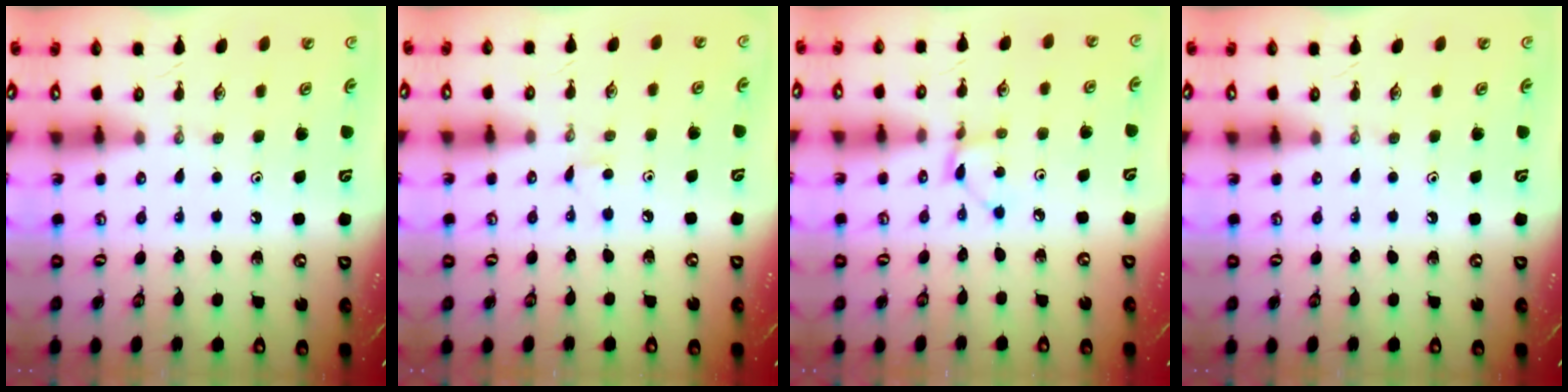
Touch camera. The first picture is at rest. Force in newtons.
{"total": 2.8, "press": 2.8, "slide": 0.3}
{"total": 2.2, "press": 2.2, "slide": 0.1}
{"total": 0.0}